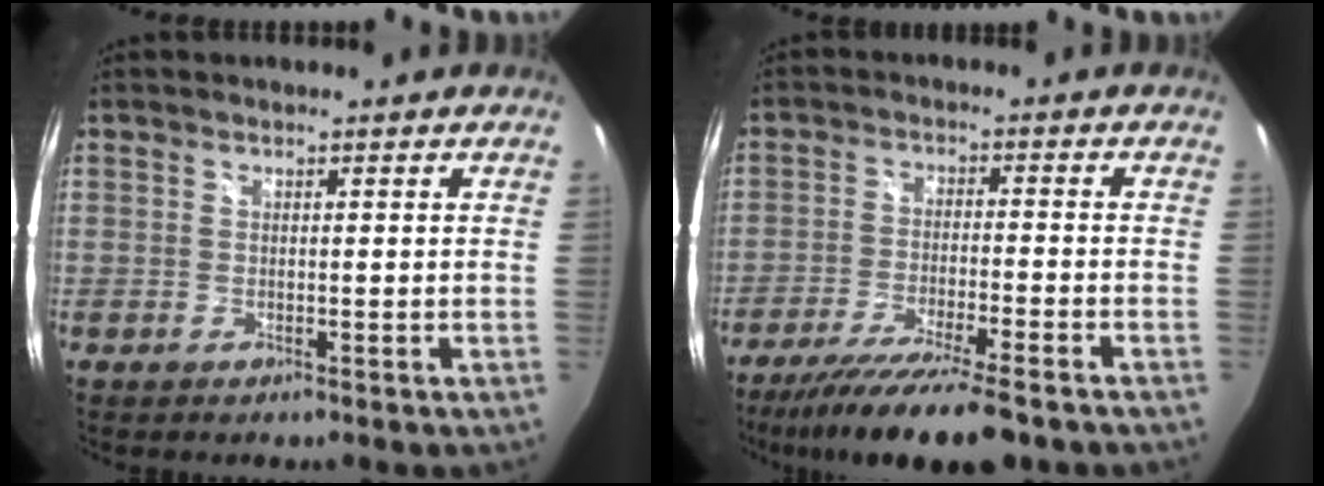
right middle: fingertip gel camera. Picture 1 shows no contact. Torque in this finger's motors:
{"motor_torque": [1.07, -1.07, 0.24, 0.06]}